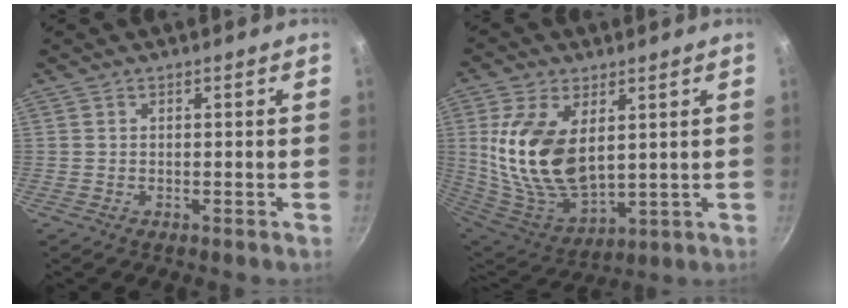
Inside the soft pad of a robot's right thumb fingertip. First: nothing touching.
{"total": 18.0, "force": [3.9, 10.3, 14.2], "torque": [-0.268, -0.037, 0.091]}